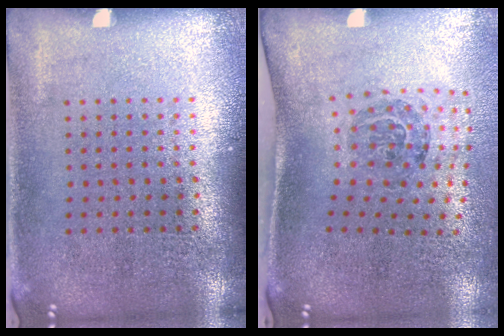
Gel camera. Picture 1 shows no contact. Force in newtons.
{"total": 1.8, "press": 1.2, "slide": 1.4}